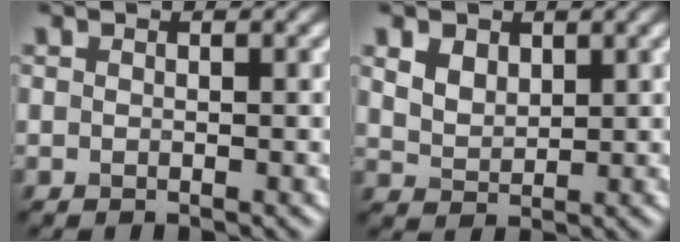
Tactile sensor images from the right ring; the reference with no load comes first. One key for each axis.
{"total": 2.9, "fx": 1.6, "fy": 1.9, "fz": 1.5, "tx": -0.033, "ty": 0.003, "tz": 0.025}